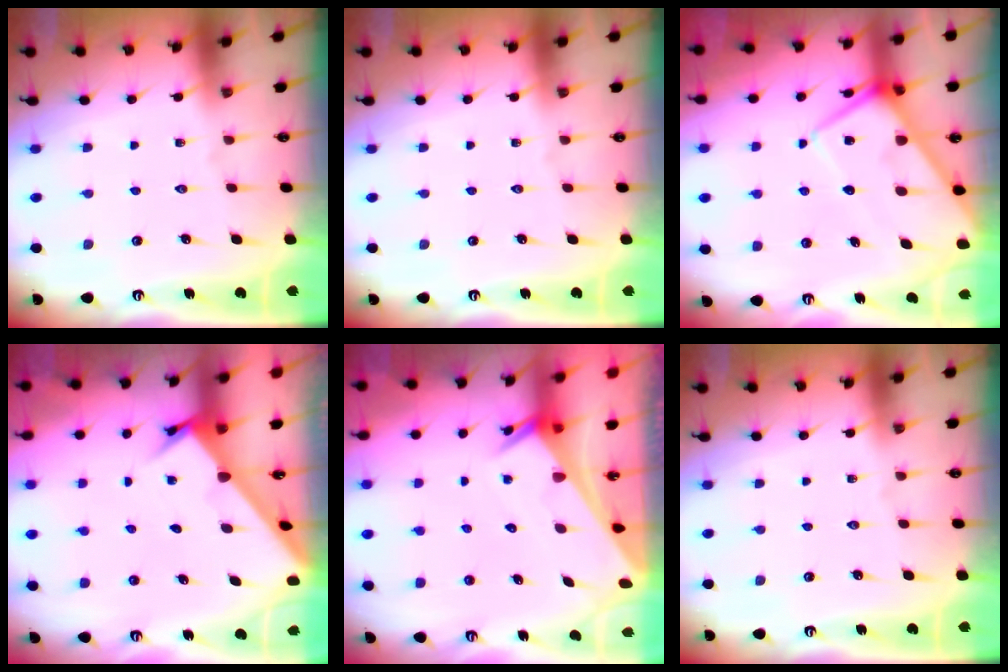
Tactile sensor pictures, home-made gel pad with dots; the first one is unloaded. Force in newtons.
{"total": 0.0}
{"total": 11.8, "press": 11.8, "slide": 1.2}
{"total": 2.6, "press": 2.6, "slide": 0.3}
{"total": 2.6, "press": 2.6, "slide": 0.1}
{"total": 0.0}